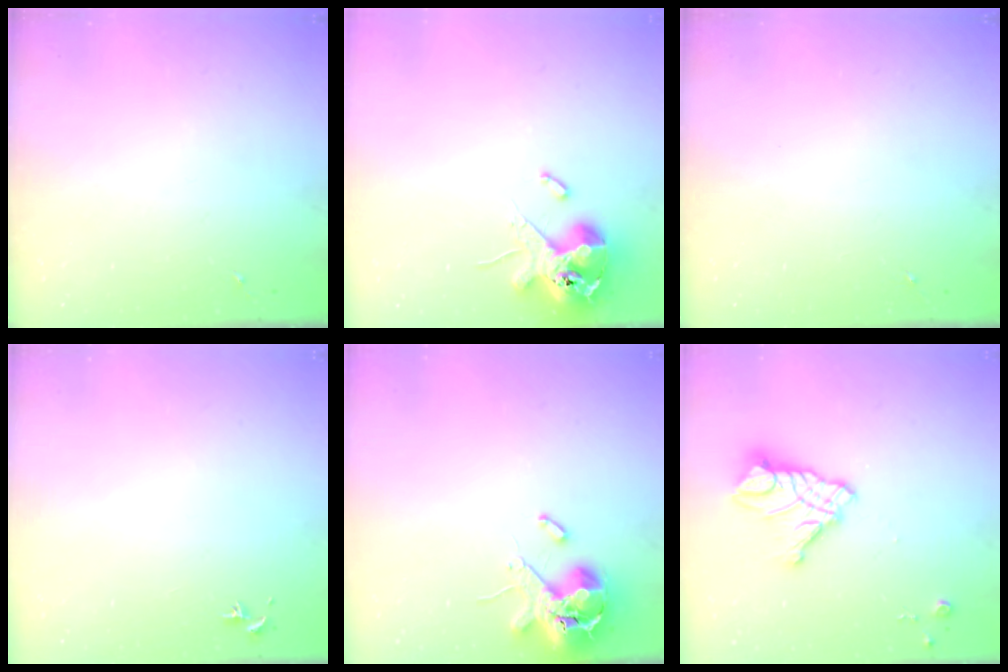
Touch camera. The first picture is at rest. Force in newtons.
{"total": 13.1, "press": 12.9, "slide": 2.2}
{"total": 0.0}
{"total": 0.7, "press": 0.5, "slide": 0.4}
{"total": 12.2, "press": 12.0, "slide": 1.8}
{"total": 15.1, "press": 15.0, "slide": 1.4}